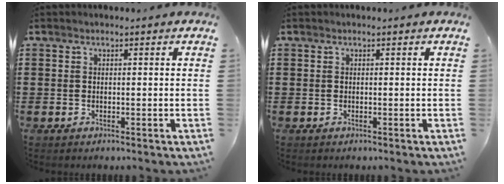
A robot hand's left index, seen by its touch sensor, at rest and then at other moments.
{"total": 0.0}